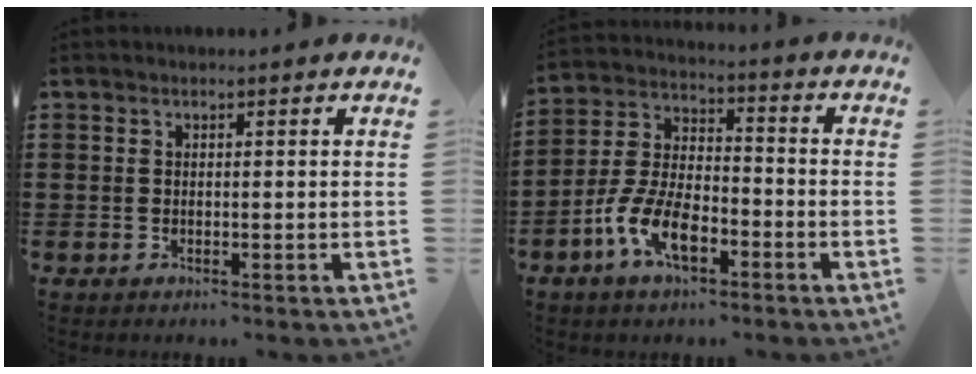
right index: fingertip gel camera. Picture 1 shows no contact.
{"total": 9.0, "force": [-4.6, 3.9, 6.7], "torque": [-0.164, -0.006, -0.090]}